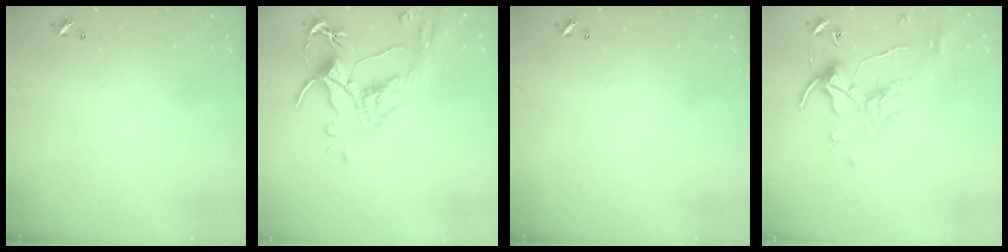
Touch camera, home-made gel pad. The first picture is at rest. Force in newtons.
{"total": 3.2, "press": 2.8, "slide": 1.5}
{"total": 0.0}
{"total": 1.1, "press": 0.6, "slide": 0.9}